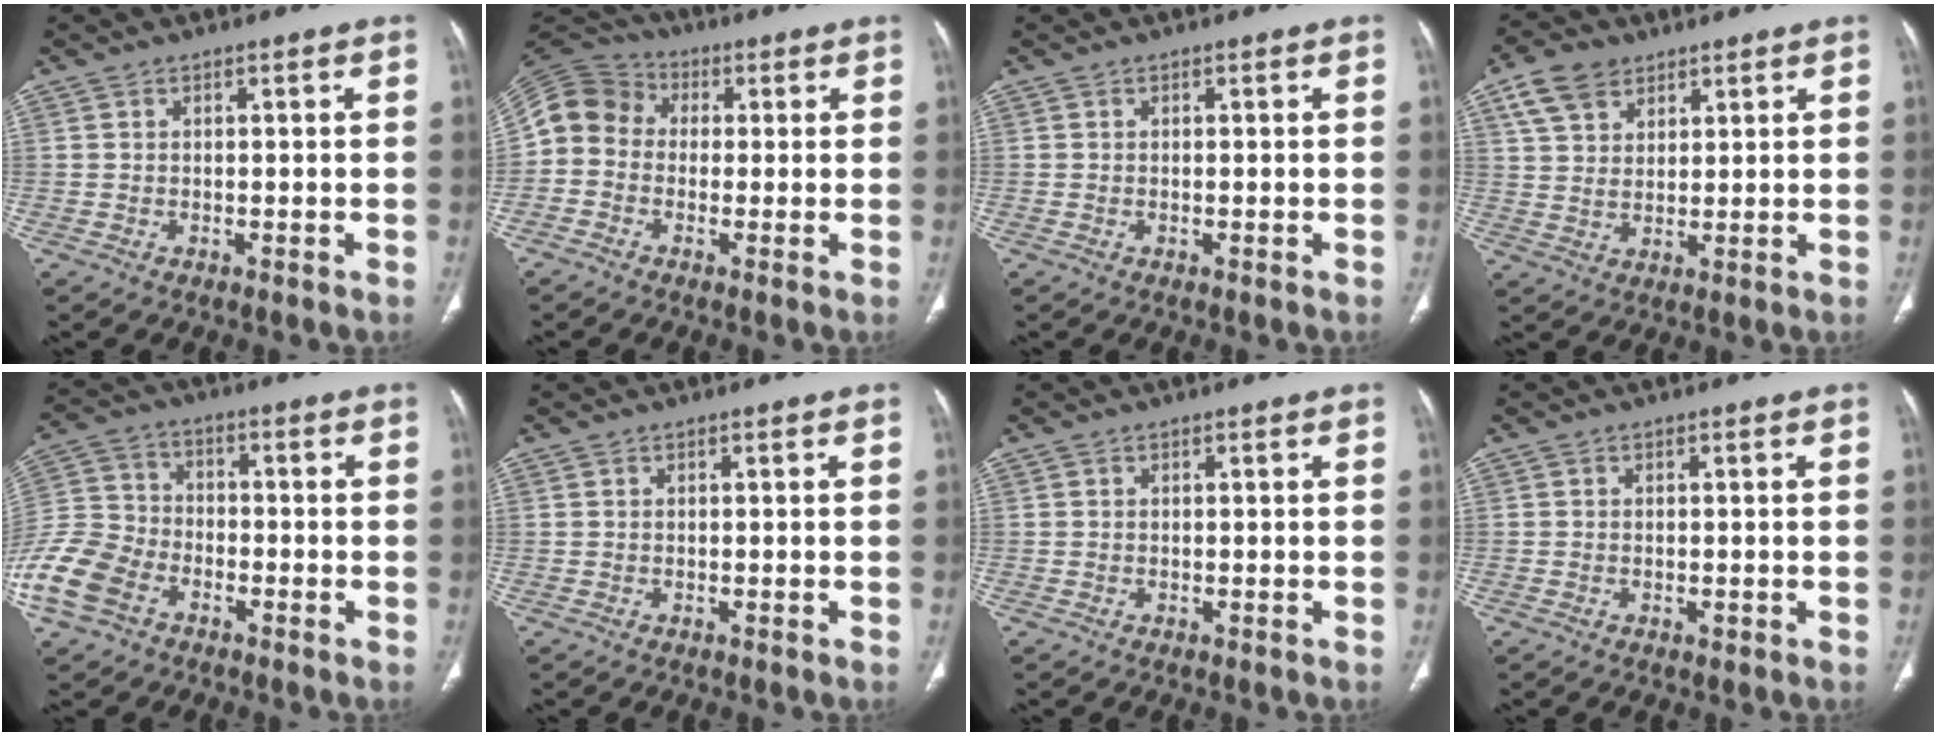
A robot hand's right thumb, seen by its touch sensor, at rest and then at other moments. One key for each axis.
{"total": 9.0, "fx": -0.4, "fy": 7.9, "fz": 4.2, "tx": -0.076, "ty": 0.029, "tz": -0.026}
{"total": 0.0}
{"total": 8.1, "fx": 4.7, "fy": 5.3, "fz": 3.9, "tx": -0.061, "ty": -0.008, "tz": 0.091}
{"total": 13.6, "fx": -6.7, "fy": 9.5, "fz": 7.2, "tx": -0.157, "ty": 0.035, "tz": -0.136}
{"total": 0.0}
{"total": 0.0}
{"total": 0.6, "fx": -0.2, "fy": 0.4, "fz": 0.4, "tx": -0.004, "ty": 0.001, "tz": -0.004}